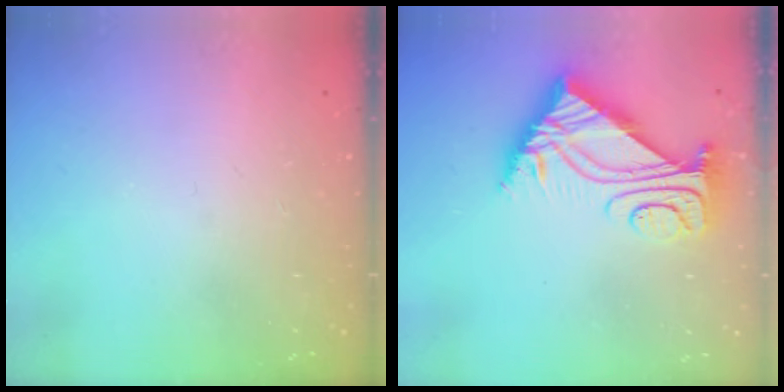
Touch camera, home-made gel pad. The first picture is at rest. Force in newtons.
{"total": 8.4, "press": 8.3, "slide": 0.8}